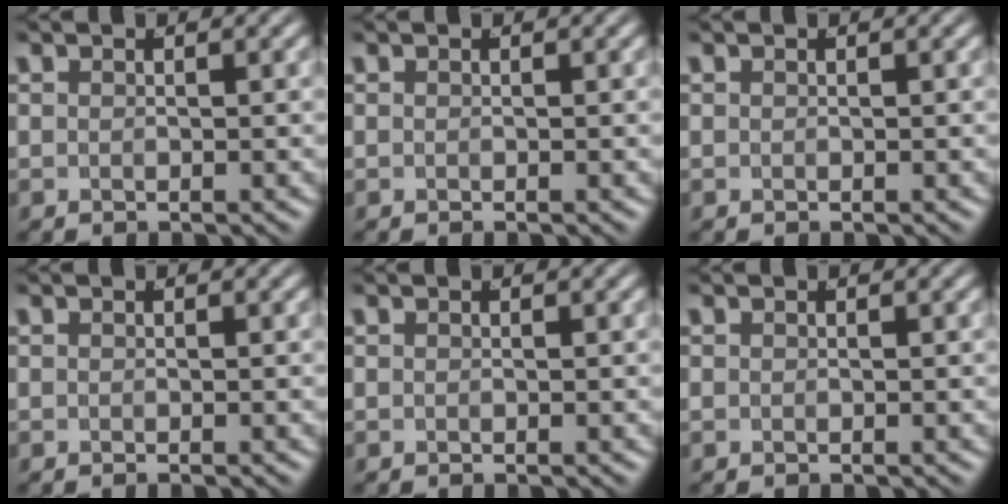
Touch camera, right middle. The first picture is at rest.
{"total": 0.0}
{"total": 0.0}
{"total": 0.0}
{"total": 0.0}
{"total": 0.5, "force": [-0.1, 0.5, 0.1], "torque": [-0.006, -0.003, -0.001]}